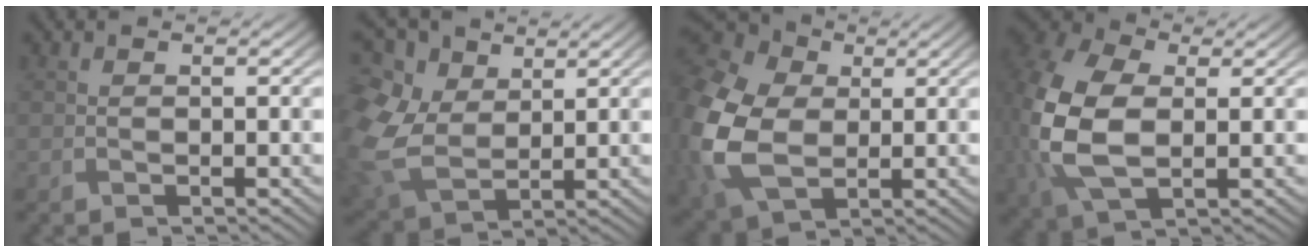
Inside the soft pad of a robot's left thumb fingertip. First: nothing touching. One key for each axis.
{"total": 11.3, "fx": 2.7, "fy": 8.2, "fz": 7.3, "tx": -0.232, "ty": 0.005, "tz": 0.054}
{"total": 16.2, "fx": 0.2, "fy": 12.0, "fz": 10.9, "tx": -0.318, "ty": -0.030, "tz": 0.020}
{"total": 13.9, "fx": 0.3, "fy": 9.3, "fz": 10.3, "tx": -0.290, "ty": -0.018, "tz": 0.022}